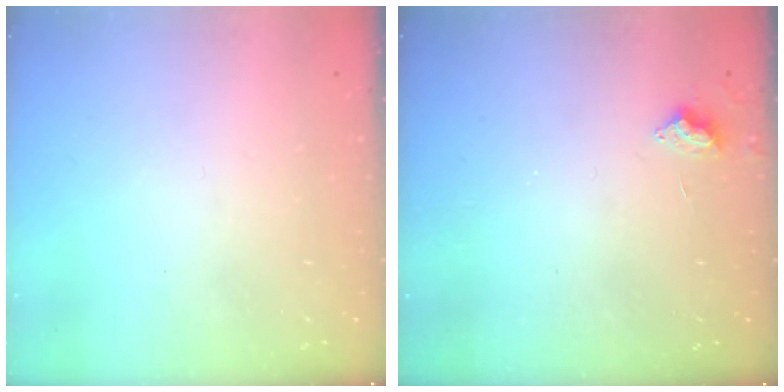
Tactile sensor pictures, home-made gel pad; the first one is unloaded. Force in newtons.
{"total": 7.2, "press": 7.2, "slide": 0.9}